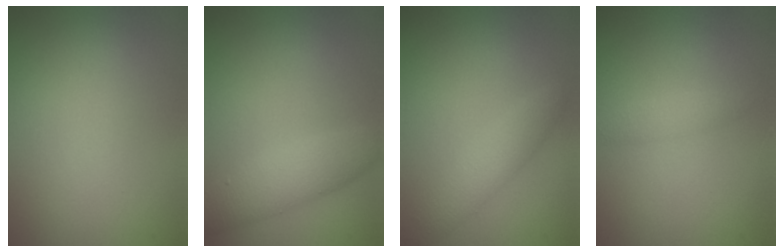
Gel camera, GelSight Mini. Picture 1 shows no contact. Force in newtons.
{"total": 3.8, "press": 3.8, "slide": 0.1}
{"total": 2.7, "press": 2.7, "slide": 0.1}
{"total": 1.2, "press": 1.2, "slide": 0.0}